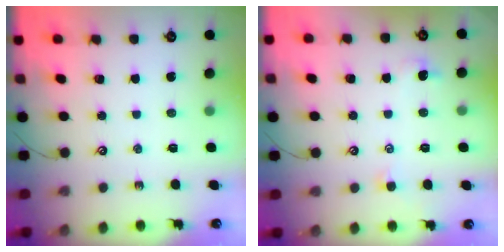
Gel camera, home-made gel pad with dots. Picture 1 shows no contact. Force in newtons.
{"total": 0.7, "press": 0.4, "slide": 0.6}